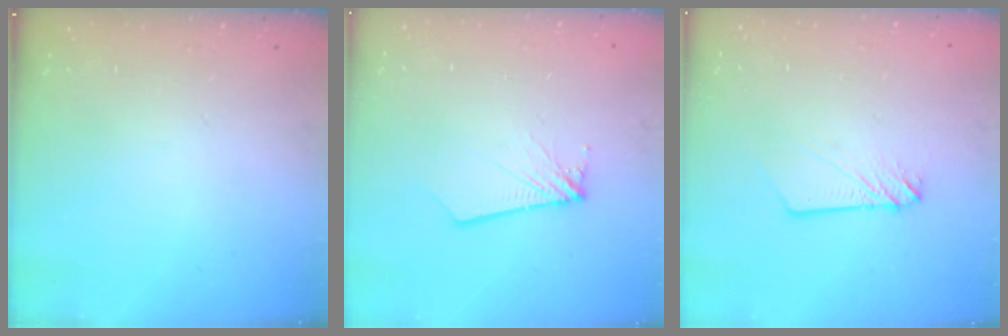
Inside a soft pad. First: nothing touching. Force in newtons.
{"total": 2.8, "press": 2.8, "slide": 0.3}
{"total": 3.0, "press": 3.0, "slide": 0.2}